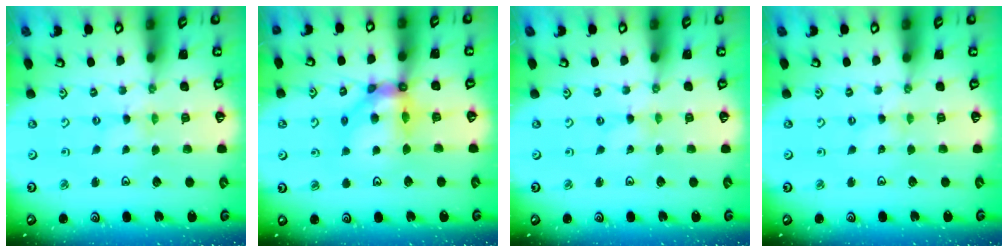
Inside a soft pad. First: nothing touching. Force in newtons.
{"total": 11.1, "press": 10.9, "slide": 2.0}
{"total": 0.0}
{"total": 1.2, "press": 1.1, "slide": 0.3}